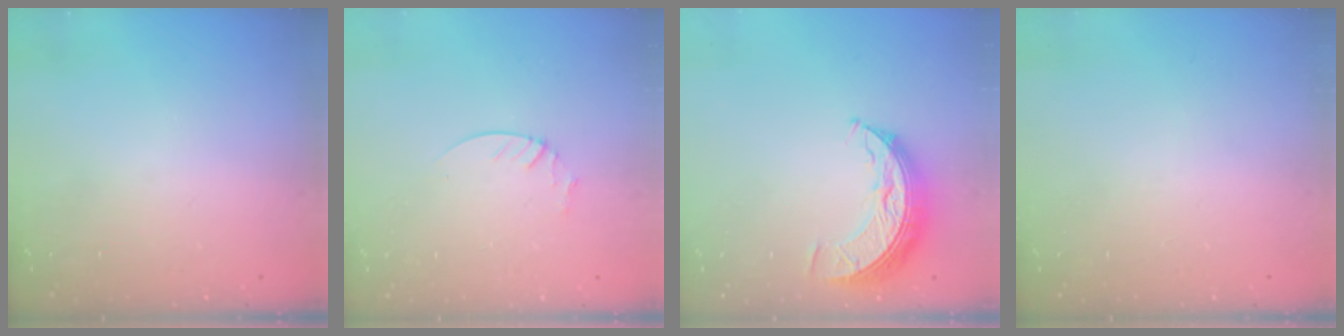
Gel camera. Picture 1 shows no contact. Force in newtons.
{"total": 2.1, "press": 2.1, "slide": 0.2}
{"total": 9.1, "press": 9.1, "slide": 0.6}
{"total": 0.0}